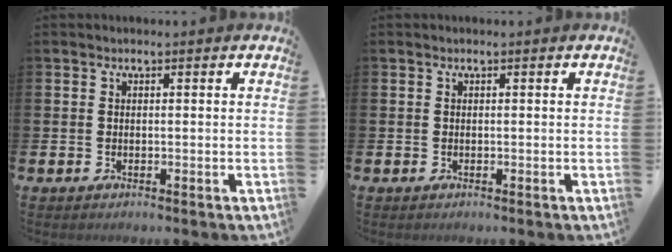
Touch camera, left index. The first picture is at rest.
{"total": 0.0}